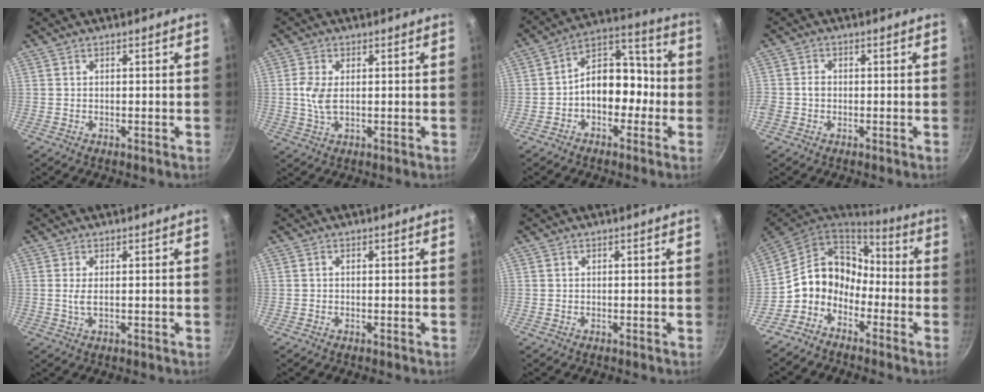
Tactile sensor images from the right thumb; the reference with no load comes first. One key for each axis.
{"total": 5.1, "fx": 0.3, "fy": 2.8, "fz": 4.2, "tx": -0.100, "ty": 0.001, "tz": 0.007}
{"total": 12.7, "fx": -2.1, "fy": 8.3, "fz": 9.3, "tx": -0.111, "ty": 0.048, "tz": -0.049}
{"total": 3.4, "fx": -0.4, "fy": 2.9, "fz": 1.7, "tx": -0.024, "ty": 0.009, "tz": -0.008}
{"total": 1.9, "fx": 0.2, "fy": 0.7, "fz": 1.8, "tx": -0.047, "ty": -0.002, "tz": 0.008}
{"total": 0.0}
{"total": 0.0}
{"total": 11.9, "fx": -4.9, "fy": 9.3, "fz": 5.5, "tx": -0.076, "ty": 0.086, "tz": -0.103}